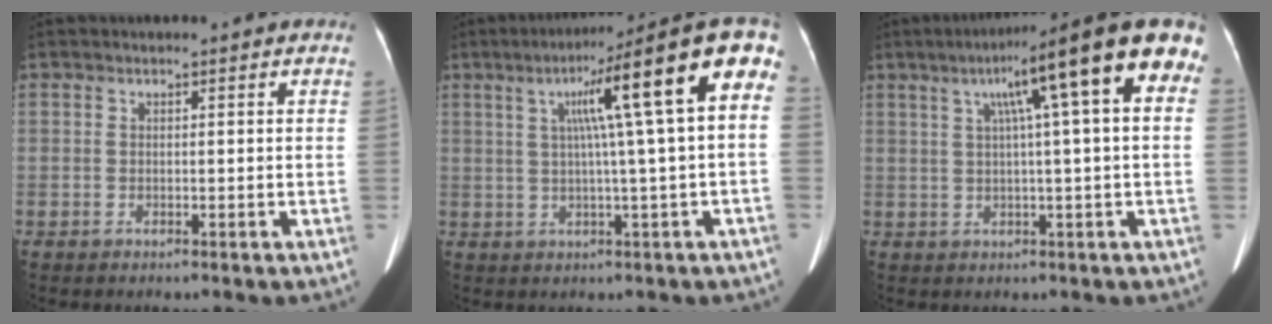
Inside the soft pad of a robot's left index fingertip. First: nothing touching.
{"total": 15.3, "force": [4.2, -0.7, 14.6], "torque": [-0.195, 0.034, 0.048]}
{"total": 14.1, "force": [5.4, 0.4, 13.0], "torque": [-0.176, 0.044, 0.066]}